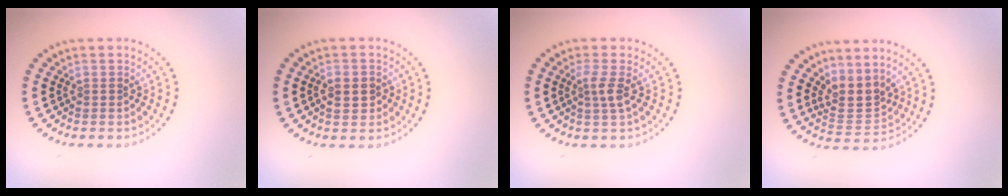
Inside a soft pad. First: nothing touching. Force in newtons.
{"total": 1.8, "press": 1.8, "slide": 0.2}
{"total": 1.8, "press": 1.4, "slide": 1.2}
{"total": 2.9, "press": 2.4, "slide": 1.7}